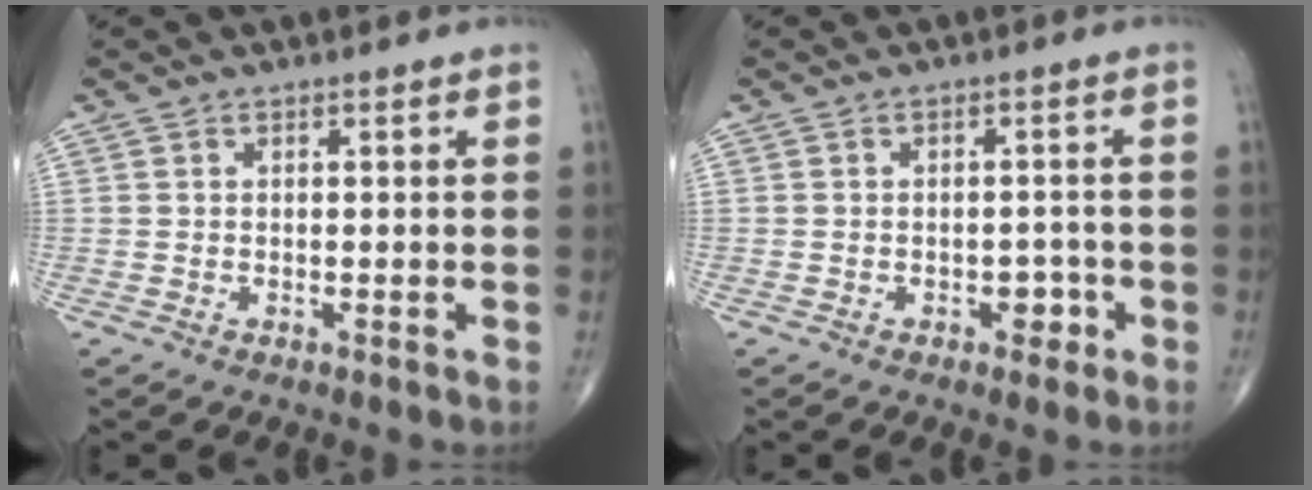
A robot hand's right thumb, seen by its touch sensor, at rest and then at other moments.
{"total": 3.0, "force": [-1.3, 2.0, 1.8], "torque": [-0.008, 0.011, -0.017]}